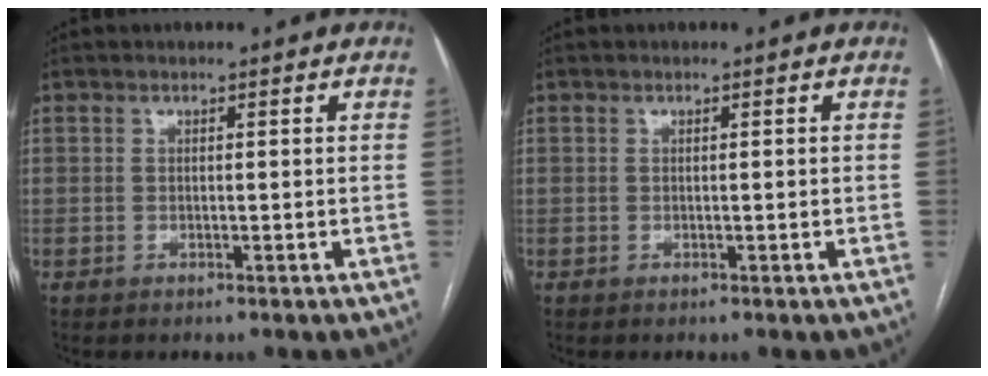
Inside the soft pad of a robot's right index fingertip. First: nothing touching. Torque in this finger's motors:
{"motor_torque": [-0.60, -0.09, 0.02, 0.01]}